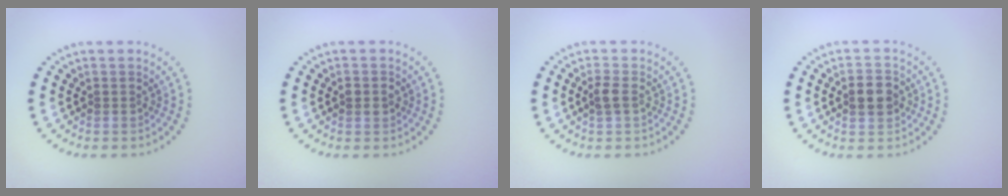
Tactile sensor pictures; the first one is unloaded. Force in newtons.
{"total": 1.7, "press": 1.6, "slide": 0.2}
{"total": 1.2, "press": 1.2, "slide": 0.3}
{"total": 3.0, "press": 3.0, "slide": 0.1}